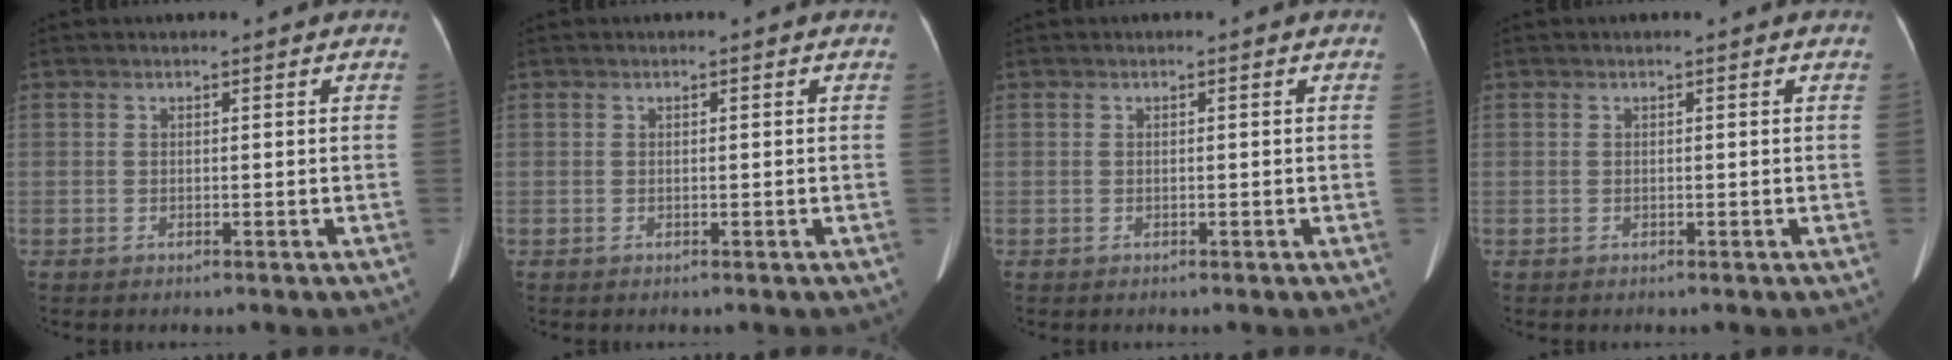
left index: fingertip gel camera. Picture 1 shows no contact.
{"total": 0.0}
{"total": 0.0}
{"total": 0.0}